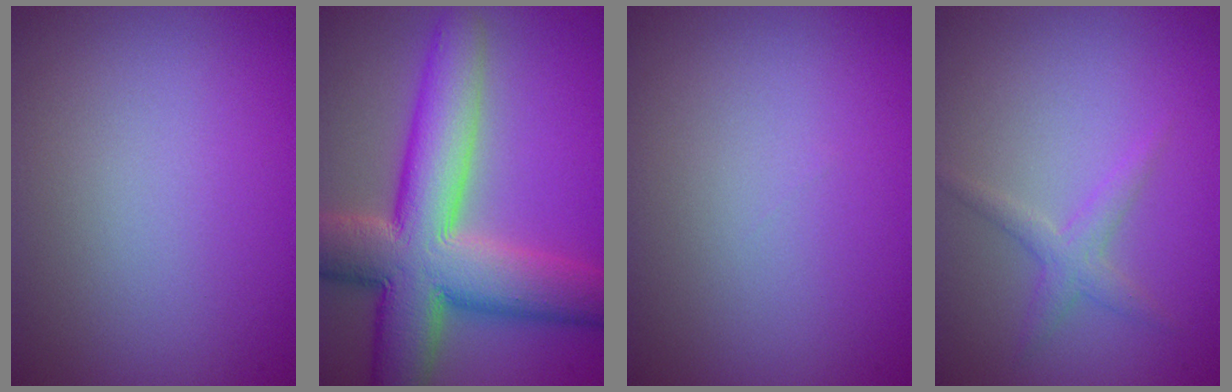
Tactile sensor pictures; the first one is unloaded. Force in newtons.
{"total": 12.2, "press": 12.2, "slide": 0.6}
{"total": 0.0}
{"total": 1.9, "press": 1.9, "slide": 0.0}